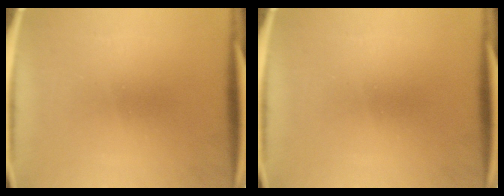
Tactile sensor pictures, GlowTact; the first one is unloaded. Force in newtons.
{"total": 0.0}